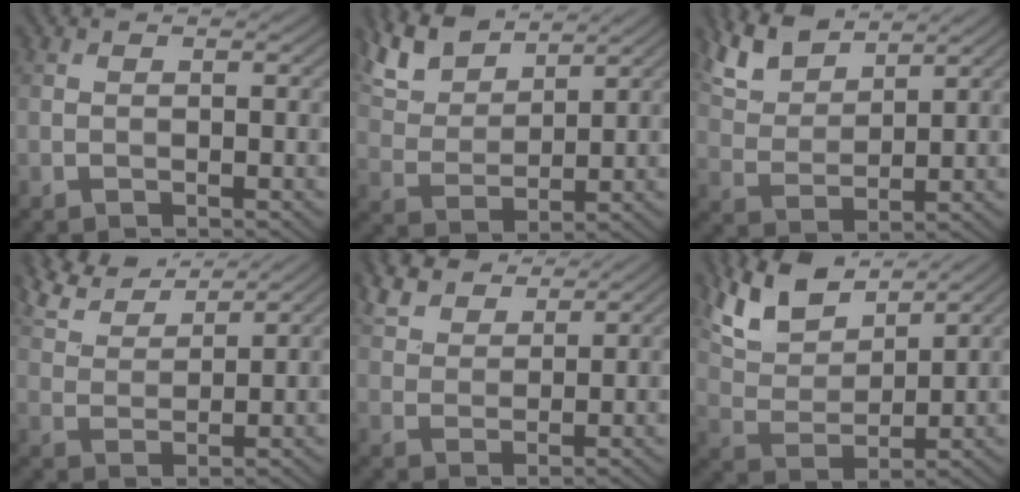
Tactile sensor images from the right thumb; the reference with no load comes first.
{"total": 8.3, "force": [6.3, 3.2, 4.2], "torque": [-0.113, 0.014, 0.130]}
{"total": 7.3, "force": [5.6, 2.8, 3.7], "torque": [-0.096, 0.009, 0.119]}
{"total": 6.9, "force": [6.0, 1.5, 3.1], "torque": [-0.087, 0.013, 0.117]}
{"total": 7.0, "force": [5.4, 2.9, 3.3], "torque": [-0.085, 0.013, 0.111]}
{"total": 10.2, "force": [7.4, 4.2, 5.6], "torque": [-0.145, 0.011, 0.146]}